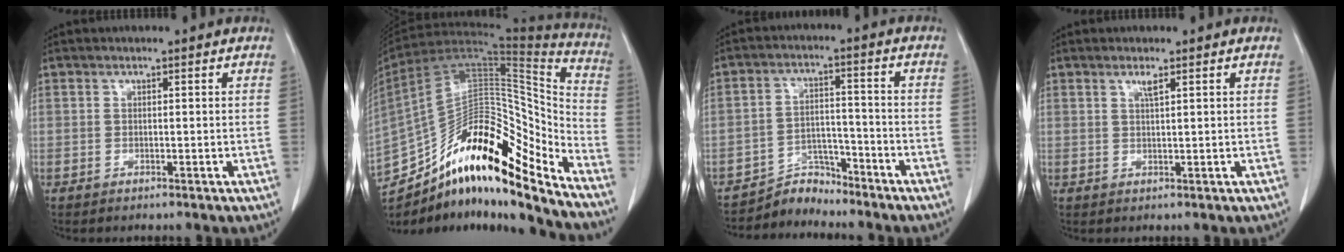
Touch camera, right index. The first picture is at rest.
{"total": 25.3, "force": [-17.8, 6.4, 16.8], "torque": [-0.309, 0.027, -0.299]}
{"total": 5.1, "force": [-4.9, 1.1, -0.8], "torque": [0.019, 0.015, -0.083]}
{"total": 1.4, "force": [0.8, -0.1, 1.1], "torque": [-0.023, 0.000, 0.016]}